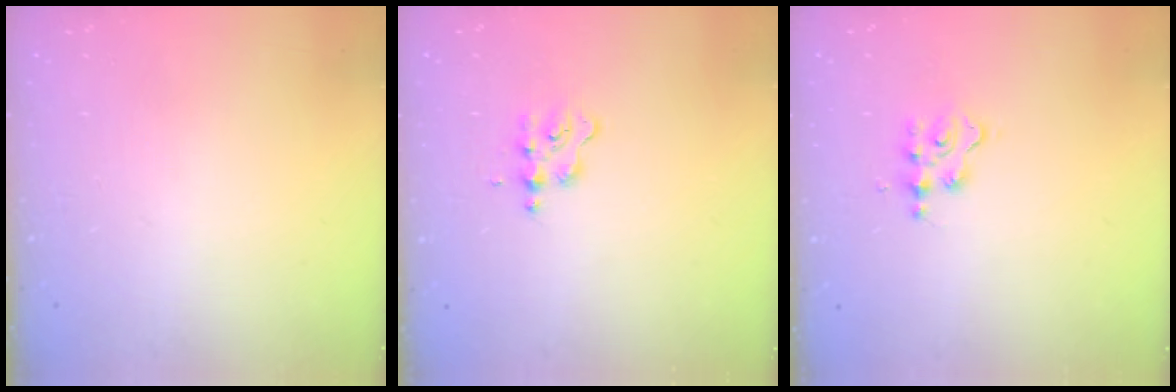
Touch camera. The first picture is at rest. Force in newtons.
{"total": 2.4, "press": 2.4, "slide": 0.3}
{"total": 2.9, "press": 2.8, "slide": 0.3}